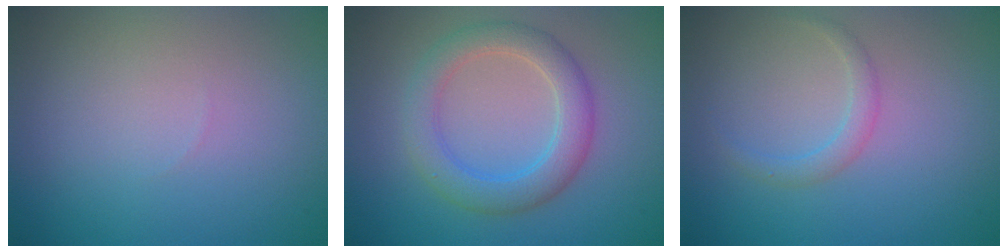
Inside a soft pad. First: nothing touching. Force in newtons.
{"total": 4.3, "press": 4.3, "slide": 0.3}
{"total": 1.4, "press": 1.4, "slide": 0.1}